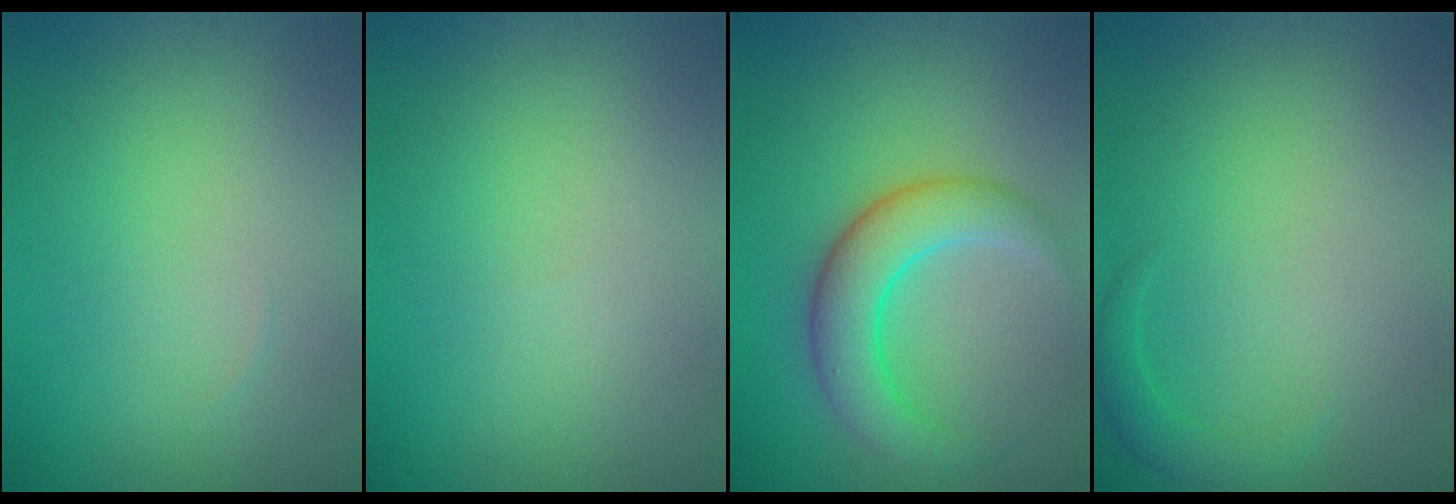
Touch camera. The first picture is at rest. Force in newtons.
{"total": 0.0}
{"total": 5.2, "press": 5.2, "slide": 0.1}
{"total": 1.6, "press": 1.6, "slide": 0.2}